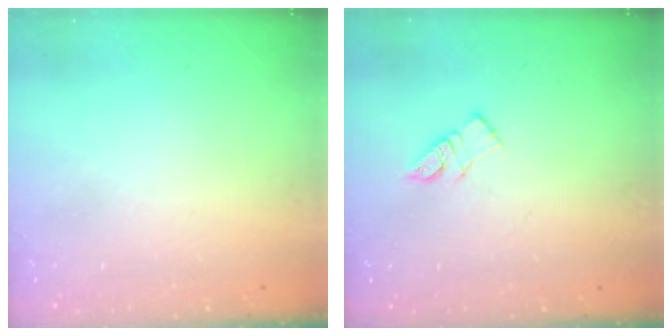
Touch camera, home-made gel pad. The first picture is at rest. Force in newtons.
{"total": 7.5, "press": 7.4, "slide": 0.4}